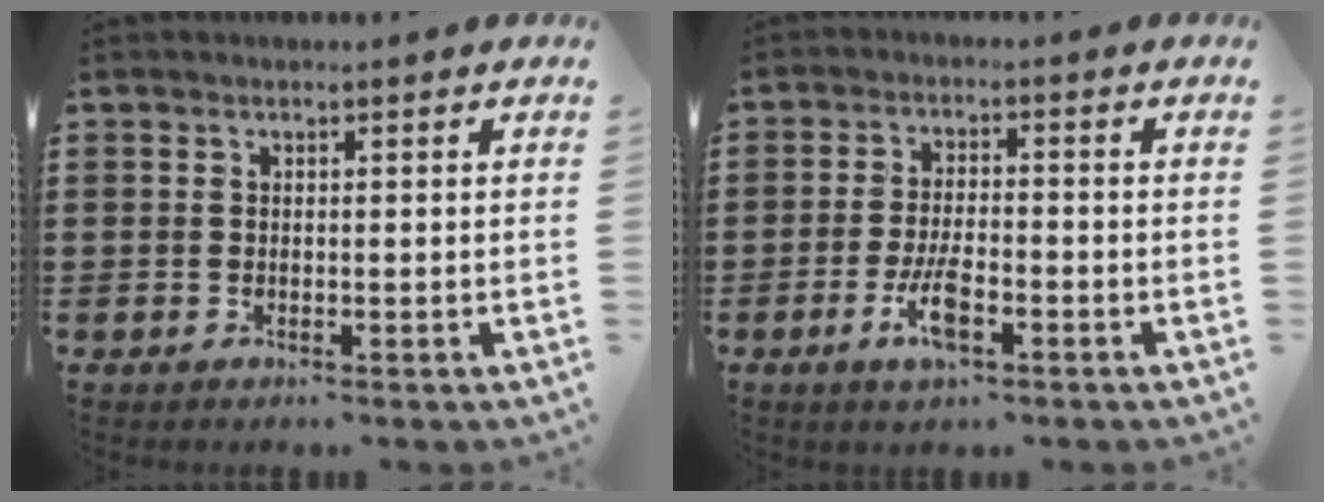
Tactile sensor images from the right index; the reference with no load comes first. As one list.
[{"total": 5.7, "force": [-2.4, 1.8, 4.8], "torque": [-0.105, -0.003, -0.048]}]